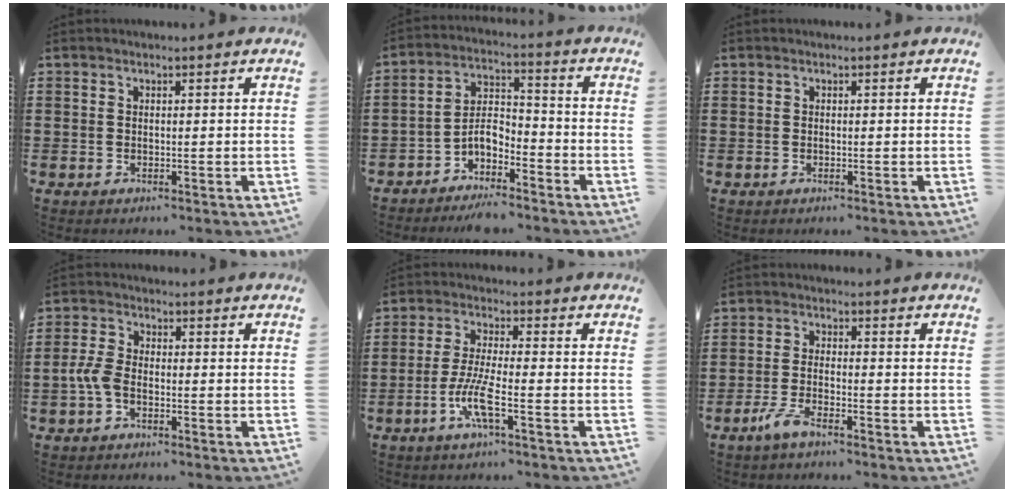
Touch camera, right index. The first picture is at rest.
{"total": 5.4, "force": [-3.7, 2.4, 3.1], "torque": [-0.069, 0.011, -0.077]}
{"total": 0.0}
{"total": 3.6, "force": [-1.3, 2.0, 2.7], "torque": [-0.078, -0.004, -0.033]}
{"total": 6.5, "force": [-2.9, 0.8, 5.7], "torque": [-0.128, -0.014, -0.061]}
{"total": 3.2, "force": [-2.4, 0.1, 2.2], "torque": [-0.057, -0.009, -0.049]}